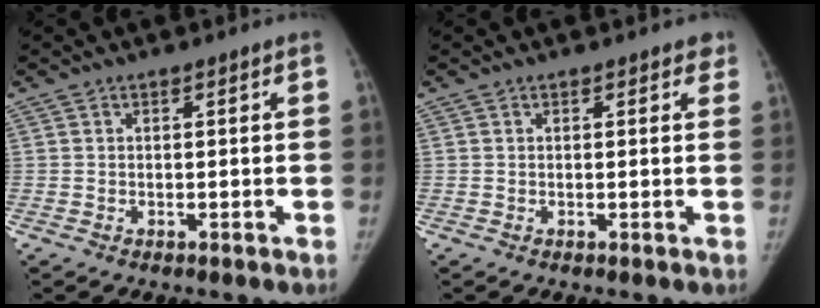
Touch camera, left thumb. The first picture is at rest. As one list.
[{"total": 1.5, "force": [1.0, 0.9, 0.6], "torque": [0.012, -0.002, 0.003]}]